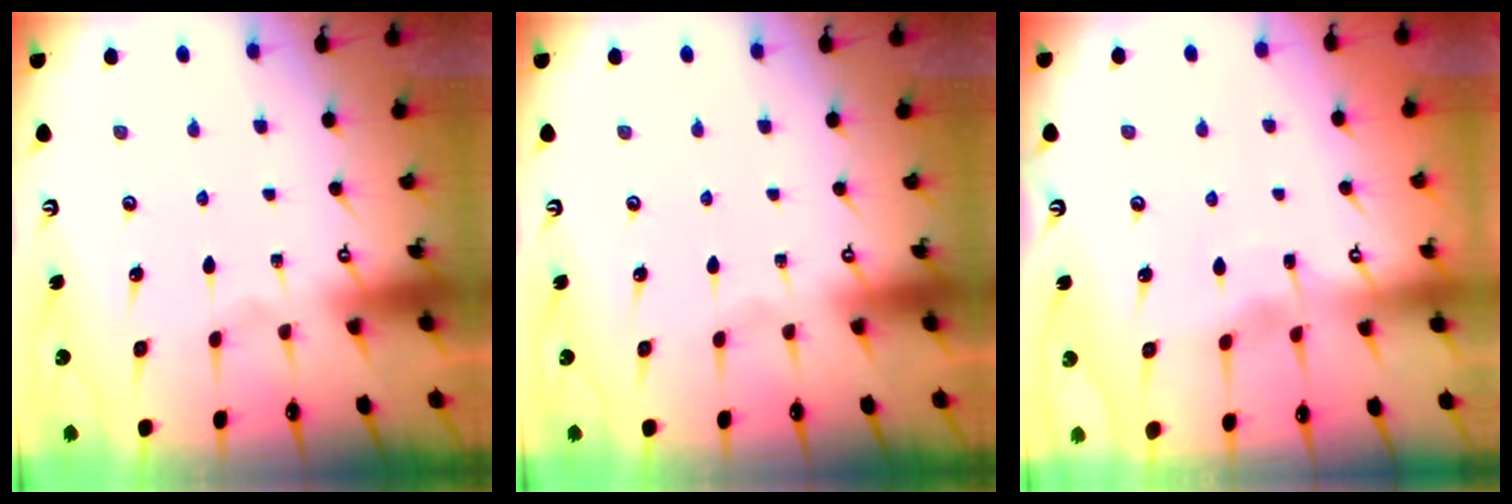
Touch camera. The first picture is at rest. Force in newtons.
{"total": 0.0}
{"total": 2.9, "press": 2.9, "slide": 0.3}